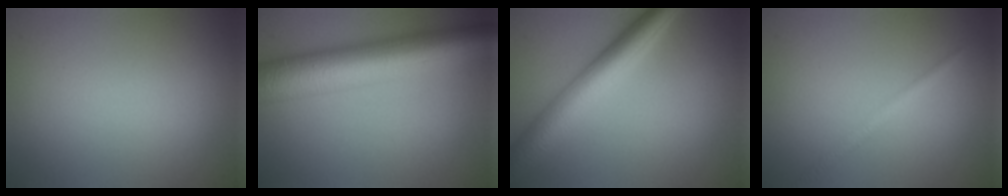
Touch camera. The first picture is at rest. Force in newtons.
{"total": 9.9, "press": 9.9, "slide": 0.1}
{"total": 6.5, "press": 6.5, "slide": 0.1}
{"total": 1.5, "press": 1.5, "slide": 0.0}